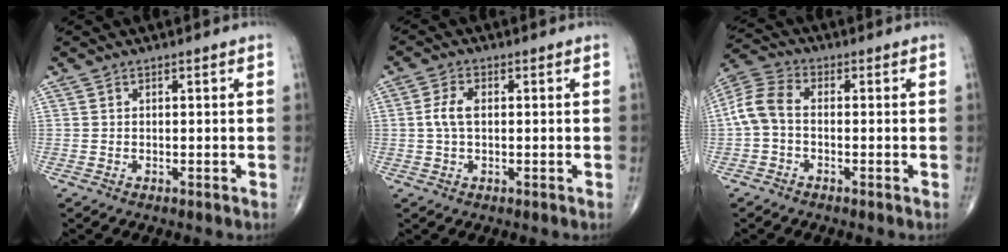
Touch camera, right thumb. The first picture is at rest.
{"total": 3.8, "force": [0.2, 2.1, 3.2], "torque": [-0.074, 0.007, 0.001]}
{"total": 6.7, "force": [-0.9, 4.1, 5.2], "torque": [-0.112, 0.020, -0.031]}